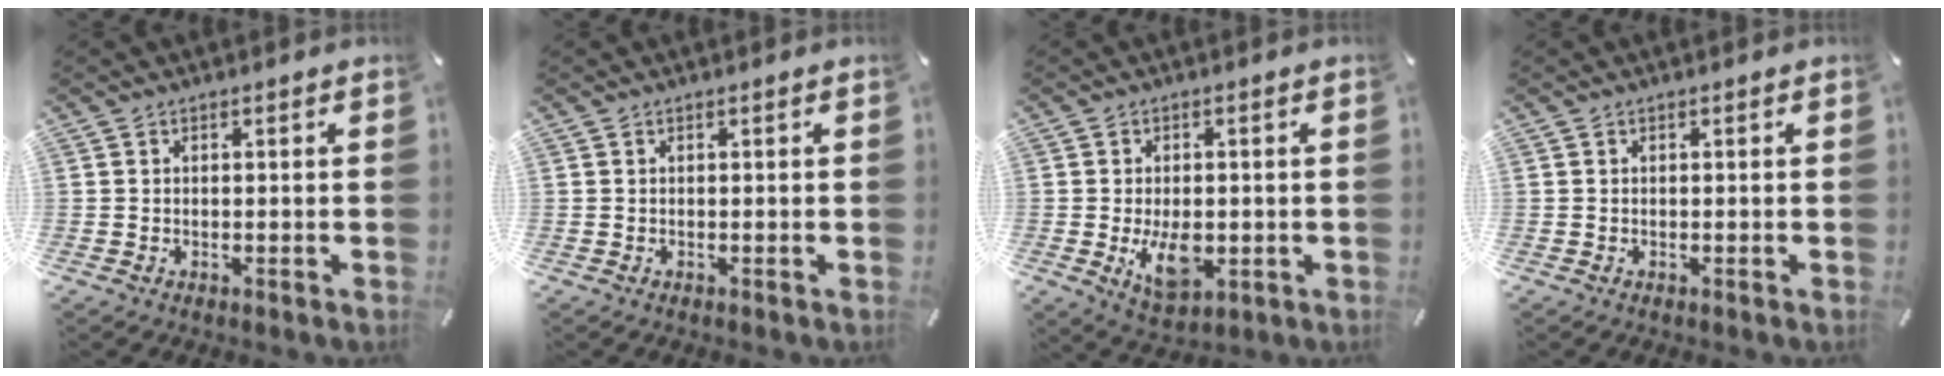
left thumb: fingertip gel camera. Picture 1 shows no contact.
{"total": 0.0}
{"total": 8.9, "force": [-1.4, 5.2, 7.0], "torque": [-0.123, -0.011, -0.023]}
{"total": 0.0}